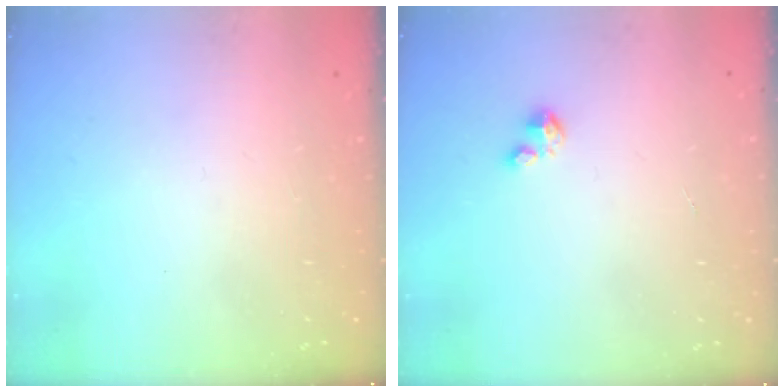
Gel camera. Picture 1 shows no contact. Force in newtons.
{"total": 1.2, "press": 1.2, "slide": 0.2}